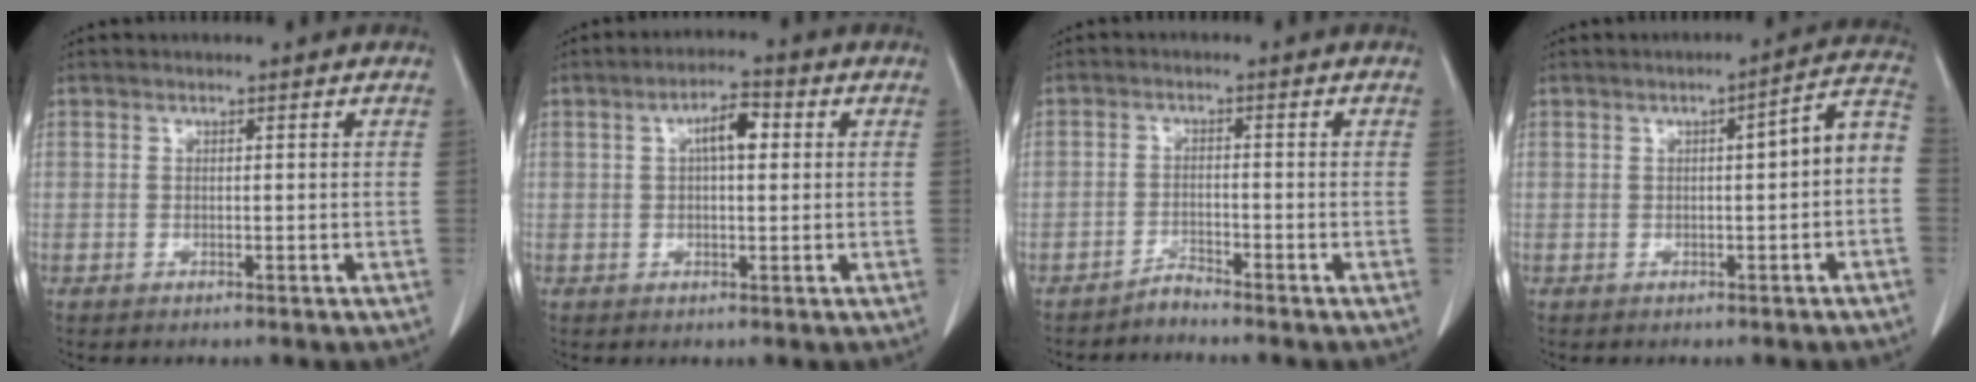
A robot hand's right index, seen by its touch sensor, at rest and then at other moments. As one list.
[{"total": 4.7, "force": [1.1, 1.5, 4.3], "torque": [-0.075, 0.014, 0.016]}, {"total": 1.8, "force": [-1.8, 0.0, -0.2], "torque": [0.010, -0.004, -0.032]}, {"total": 6.3, "force": [-0.4, 0.7, 6.3], "torque": [-0.076, 0.024, -0.008]}]